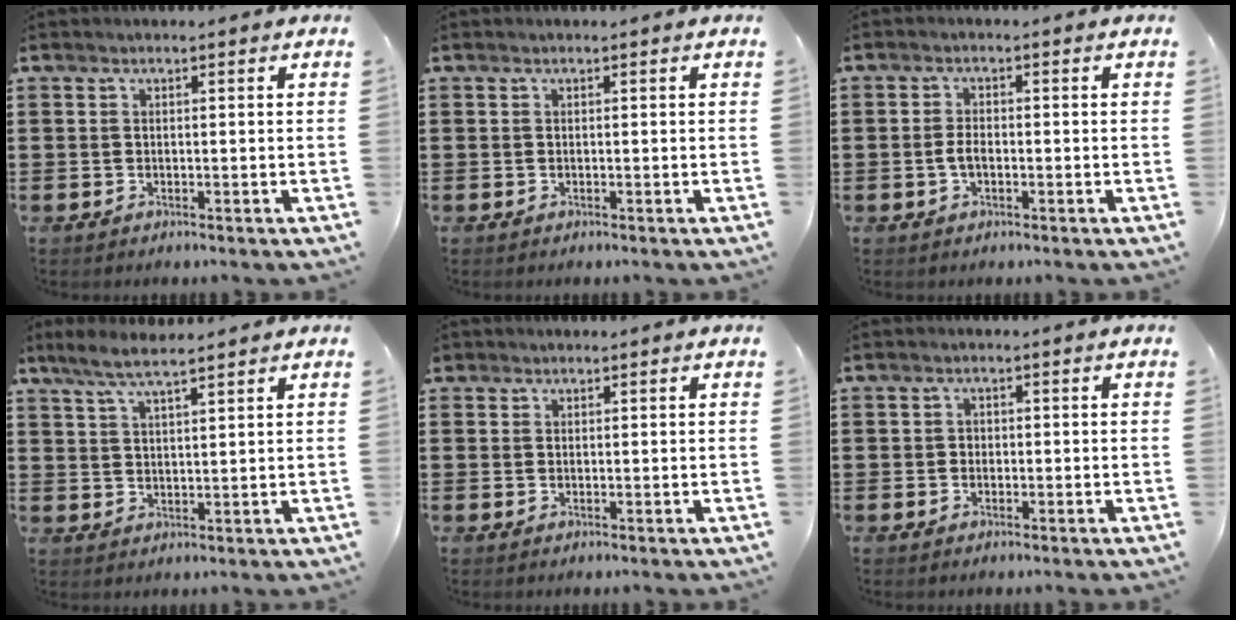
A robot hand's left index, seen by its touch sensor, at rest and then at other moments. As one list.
[{"total": 0.0}, {"total": 2.5, "force": [-0.5, 1.1, 2.2], "torque": [-0.057, -0.005, -0.014]}, {"total": 5.2, "force": [4.2, 0.6, 2.9], "torque": [-0.067, -0.004, 0.078]}, {"total": 0.8, "force": [0.6, 0.6, 0.1], "torque": [-0.006, 0.004, 0.012]}, {"total": 1.0, "force": [-0.4, 0.9, 0.3], "torque": [-0.008, 0.003, -0.009]}]